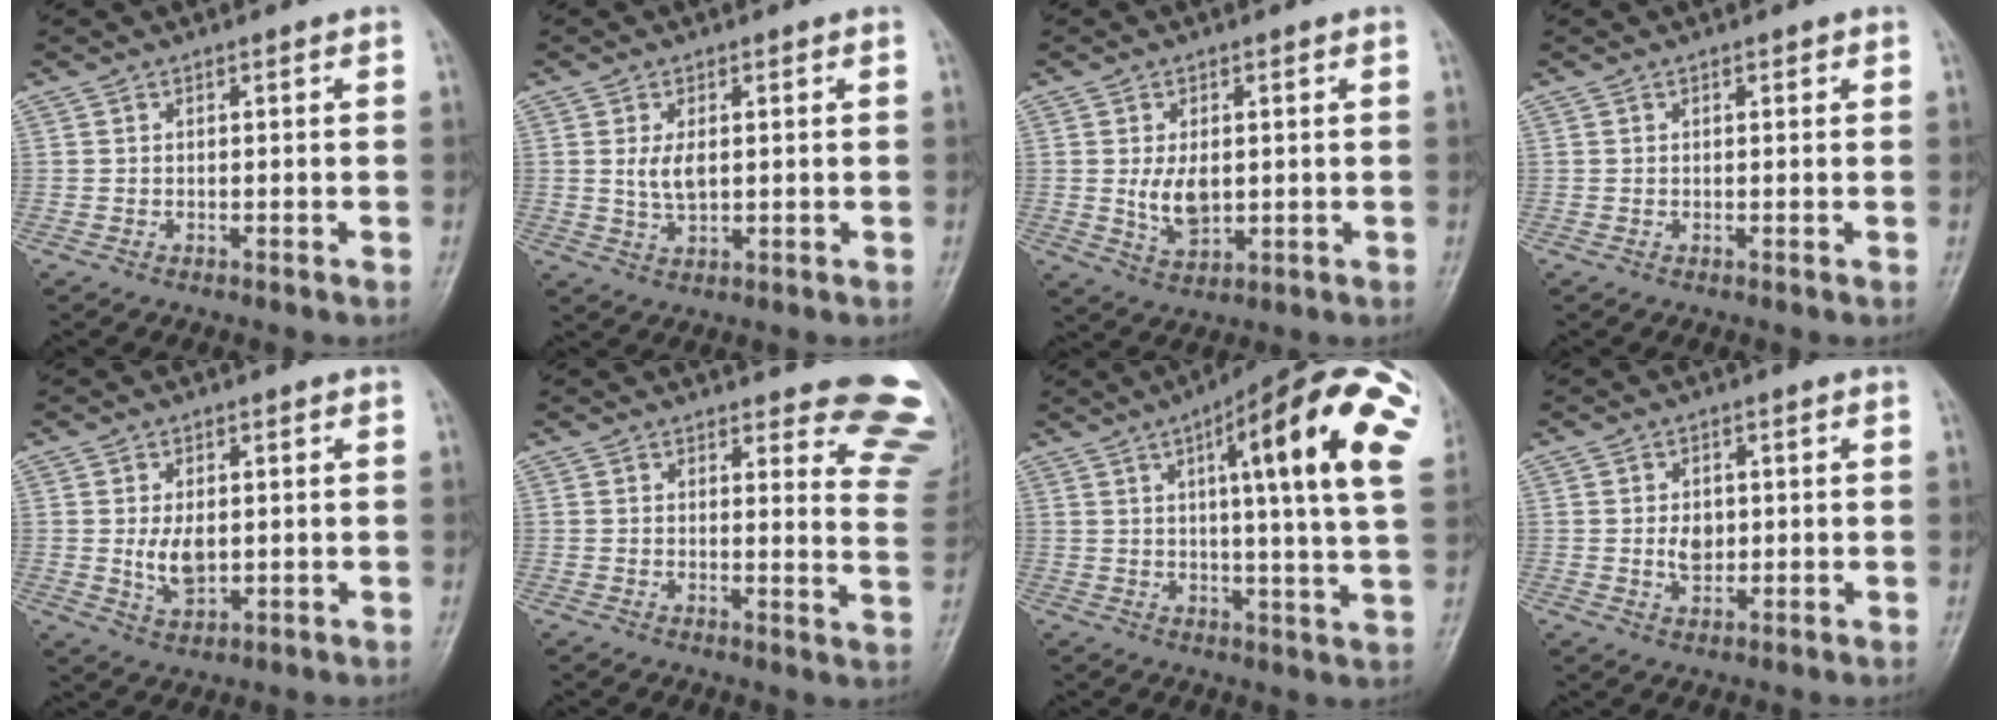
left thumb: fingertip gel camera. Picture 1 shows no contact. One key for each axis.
{"total": 4.1, "fx": 0.6, "fy": 2.2, "fz": 3.4, "tx": -0.066, "ty": -0.007, "tz": 0.016}
{"total": 6.1, "fx": 0.3, "fy": 3.7, "fz": 4.8, "tx": -0.076, "ty": -0.012, "tz": 0.015}
{"total": 0.8, "fx": 0.4, "fy": 0.4, "fz": 0.5, "tx": -0.002, "ty": -0.001, "tz": 0.004}
{"total": 5.3, "fx": 0.3, "fy": 3.2, "fz": 4.3, "tx": -0.069, "ty": -0.011, "tz": 0.012}
{"total": 12.3, "fx": 11.2, "fy": 3.0, "fz": 4.2, "tx": -0.003, "ty": -0.103, "tz": 0.094}
{"total": 24.0, "fx": 7.8, "fy": 4.3, "fz": 22.3, "tx": -0.274, "ty": 0.002, "tz": 0.095}
{"total": 3.9, "fx": 0.2, "fy": 2.9, "fz": 2.7, "tx": -0.032, "ty": -0.002, "tz": 0.005}